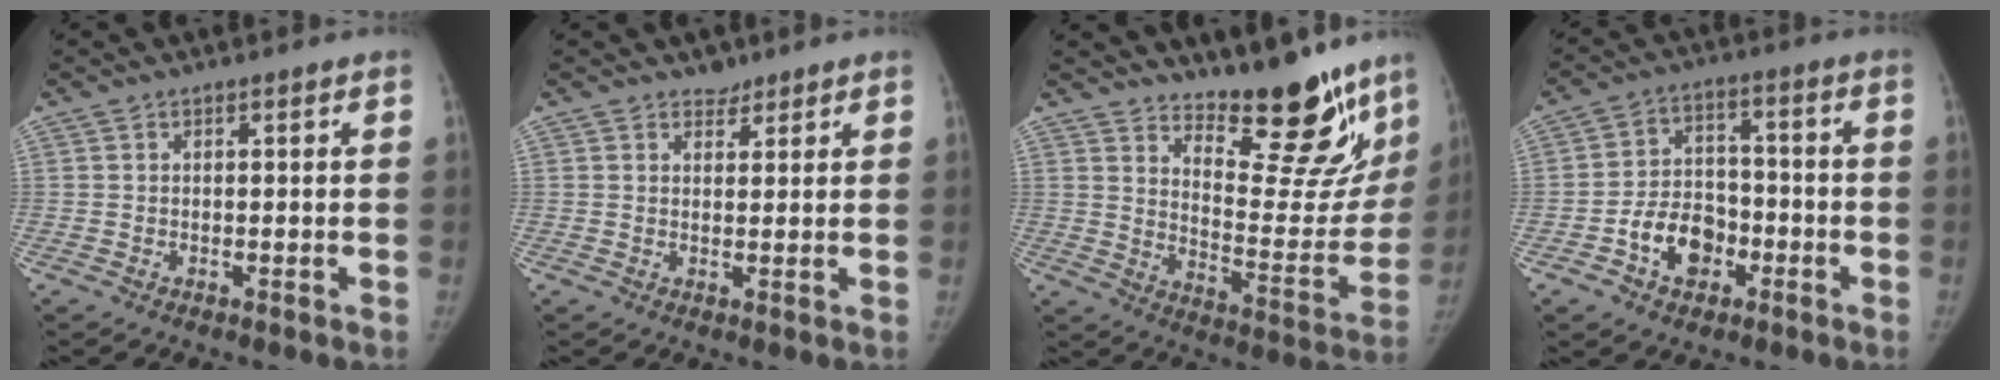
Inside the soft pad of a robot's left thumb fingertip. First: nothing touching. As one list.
[{"total": 2.1, "force": [1.7, 1.3, 0.2], "torque": [0.013, -0.011, 0.022]}, {"total": 19.5, "force": [15.6, 6.3, 9.7], "torque": [-0.085, -0.130, 0.222]}, {"total": 9.9, "force": [-4.1, 7.2, 5.5], "torque": [-0.059, 0.032, -0.070]}]